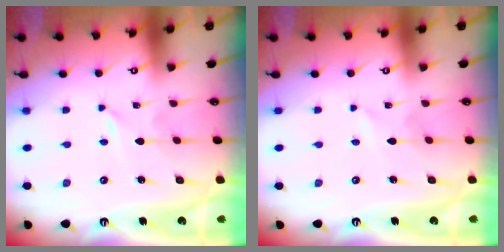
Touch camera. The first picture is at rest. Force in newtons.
{"total": 0.7, "press": 0.6, "slide": 0.1}